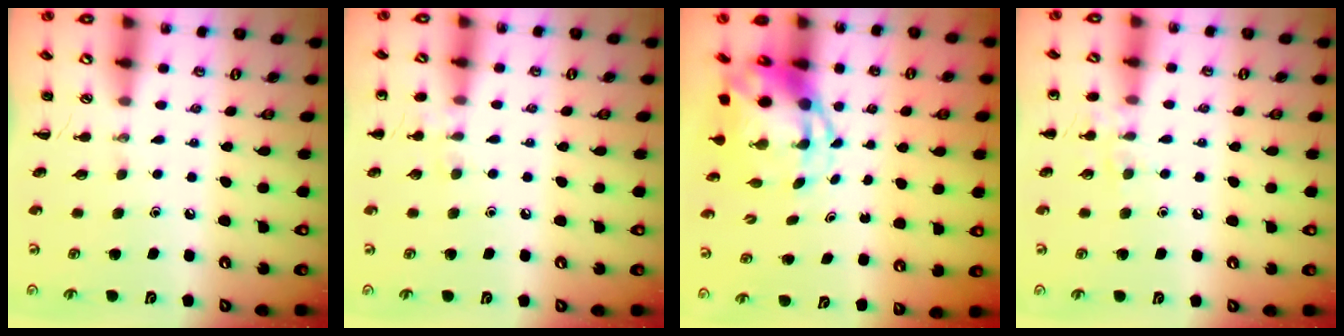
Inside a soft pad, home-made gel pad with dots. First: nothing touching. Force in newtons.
{"total": 5.3, "press": 5.0, "slide": 1.8}
{"total": 4.6, "press": 4.5, "slide": 1.2}
{"total": 7.4, "press": 7.1, "slide": 1.9}